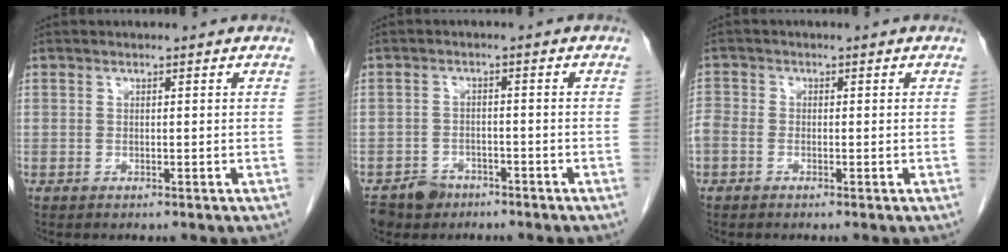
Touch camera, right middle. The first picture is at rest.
{"total": 4.2, "force": [-3.1, 2.8, 0.7], "torque": [-0.011, 0.003, -0.051]}
{"total": 2.9, "force": [-1.1, 2.1, 1.7], "torque": [-0.053, 0.008, -0.024]}